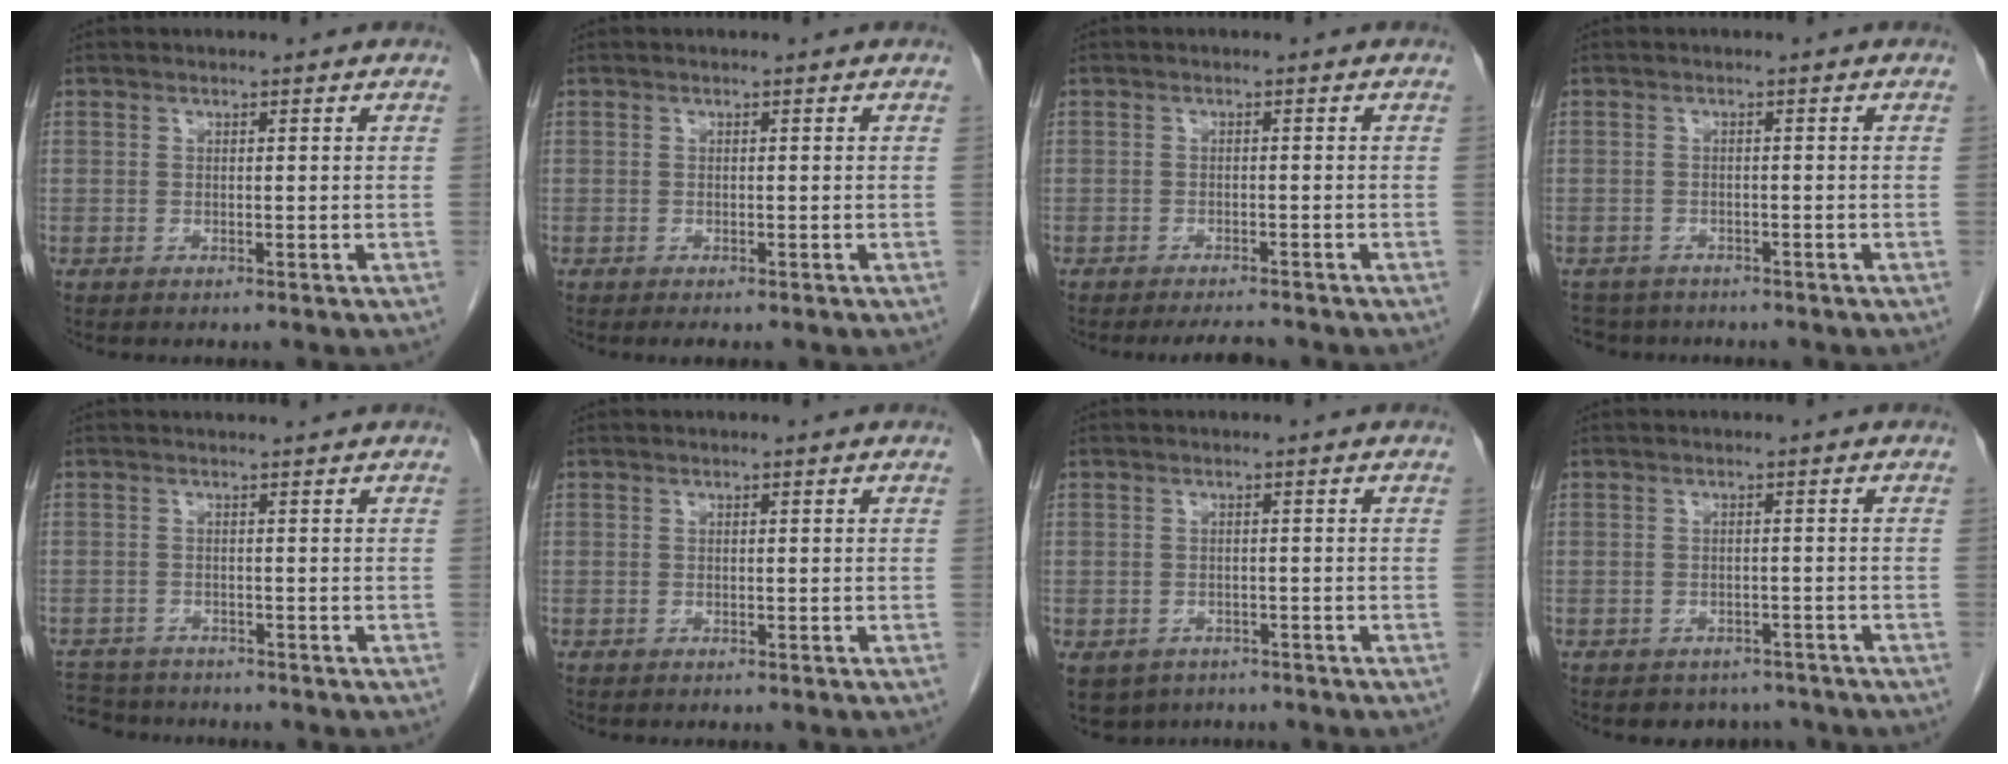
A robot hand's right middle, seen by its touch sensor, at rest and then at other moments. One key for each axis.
{"total": 1.3, "fx": -1.0, "fy": 0.4, "fz": 0.6, "tx": -0.008, "ty": -0.003, "tz": -0.012}
{"total": 3.3, "fx": -3.1, "fy": 0.3, "fz": 1.0, "tx": -0.018, "ty": -0.010, "tz": -0.047}
{"total": 4.4, "fx": -3.9, "fy": 2.0, "fz": 0.2, "tx": 0.000, "ty": -0.002, "tz": -0.057}
{"total": 5.4, "fx": -4.4, "fy": 2.1, "fz": 2.4, "tx": -0.041, "ty": 0.021, "tz": -0.062}
{"total": 0.0}
{"total": 9.4, "fx": -6.1, "fy": 6.5, "fz": 3.2, "tx": -0.087, "ty": -0.010, "tz": -0.074}
{"total": 4.2, "fx": -3.6, "fy": 2.2, "fz": -0.1, "tx": 0.006, "ty": 0.009, "tz": -0.047}